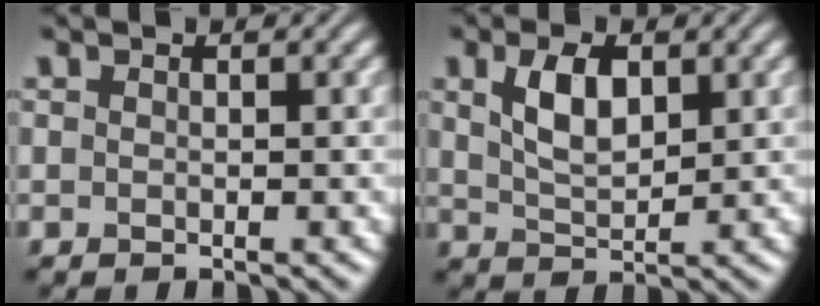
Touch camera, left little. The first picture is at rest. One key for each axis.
{"total": 4.0, "fx": 1.5, "fy": 2.0, "fz": 3.1, "tx": -0.066, "ty": 0.004, "tz": 0.033}